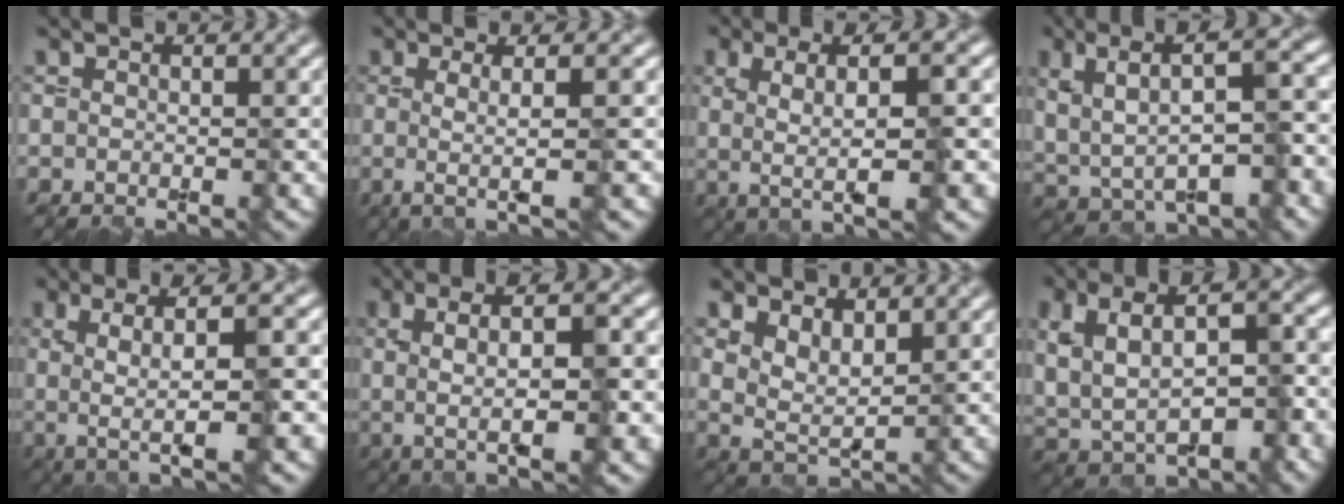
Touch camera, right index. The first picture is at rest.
{"total": 3.2, "force": [-0.4, 0.3, 3.1], "torque": [-0.058, -0.004, -0.001]}
{"total": 5.2, "force": [-0.6, 1.1, 5.1], "torque": [-0.092, -0.002, -0.001]}
{"total": 9.0, "force": [1.0, 3.7, 8.1], "torque": [-0.145, 0.000, 0.028]}
{"total": 6.1, "force": [-0.7, 1.3, 5.9], "torque": [-0.096, -0.001, -0.004]}
{"total": 6.5, "force": [-0.2, 1.6, 6.3], "torque": [-0.104, -0.001, 0.003]}
{"total": 2.5, "force": [1.3, 1.3, 1.7], "torque": [-0.045, -0.010, 0.038]}
{"total": 10.2, "force": [0.0, 5.7, 8.5], "torque": [-0.151, 0.000, 0.025]}